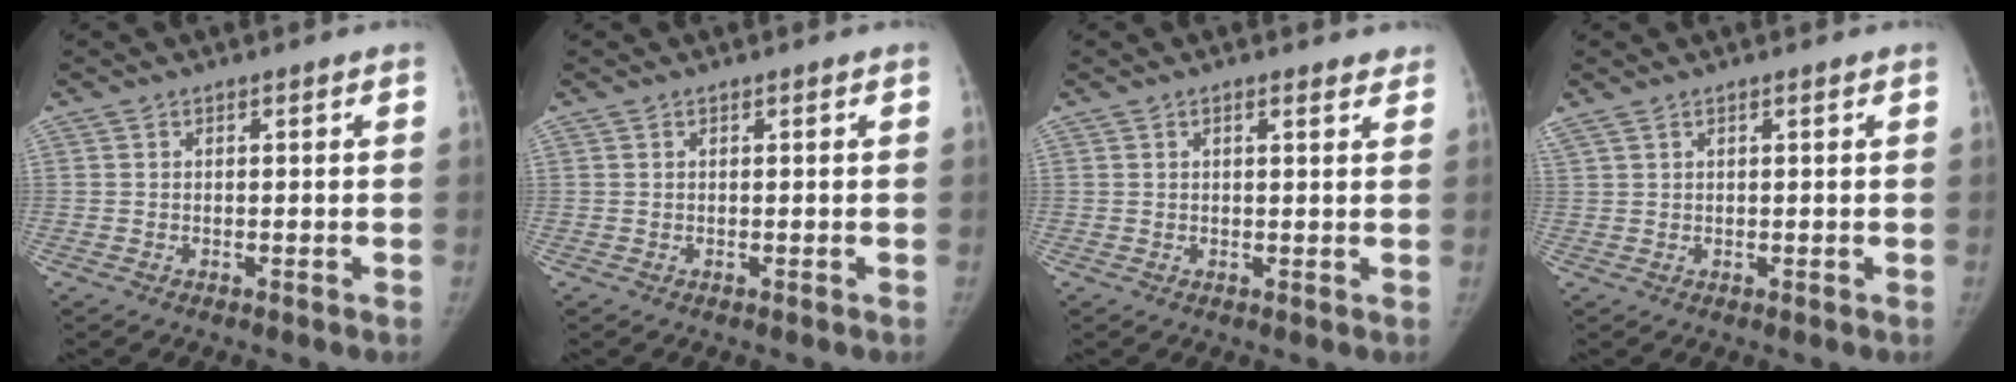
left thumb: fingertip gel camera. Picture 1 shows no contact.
{"total": 0.0}
{"total": 2.6, "force": [1.8, 0.8, 1.6], "torque": [-0.011, -0.004, 0.022]}
{"total": 1.8, "force": [1.3, 0.4, 1.1], "torque": [-0.036, 0.016, 0.034]}